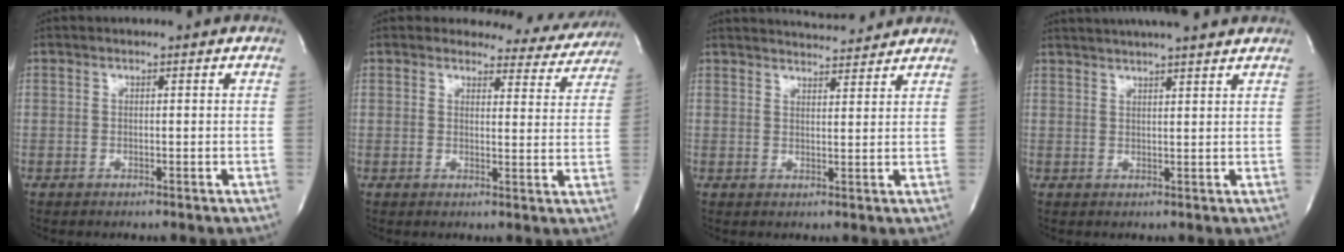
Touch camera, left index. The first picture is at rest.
{"total": 9.6, "force": [9.1, 3.1, 0.3], "torque": [0.025, -0.024, 0.080]}
{"total": 7.9, "force": [7.6, 0.8, 1.7], "torque": [-0.030, 0.011, 0.103]}
{"total": 13.8, "force": [12.3, 1.2, 6.2], "torque": [-0.103, 0.036, 0.169]}